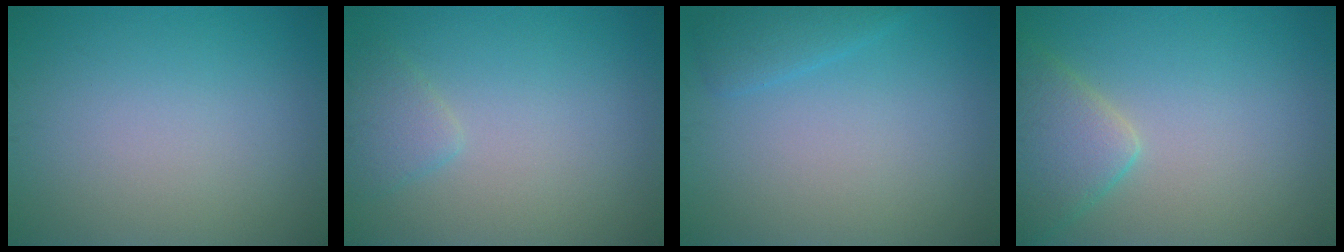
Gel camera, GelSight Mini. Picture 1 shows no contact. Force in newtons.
{"total": 1.7, "press": 1.7, "slide": 0.2}
{"total": 1.7, "press": 1.7, "slide": 0.2}
{"total": 4.4, "press": 4.4, "slide": 0.2}